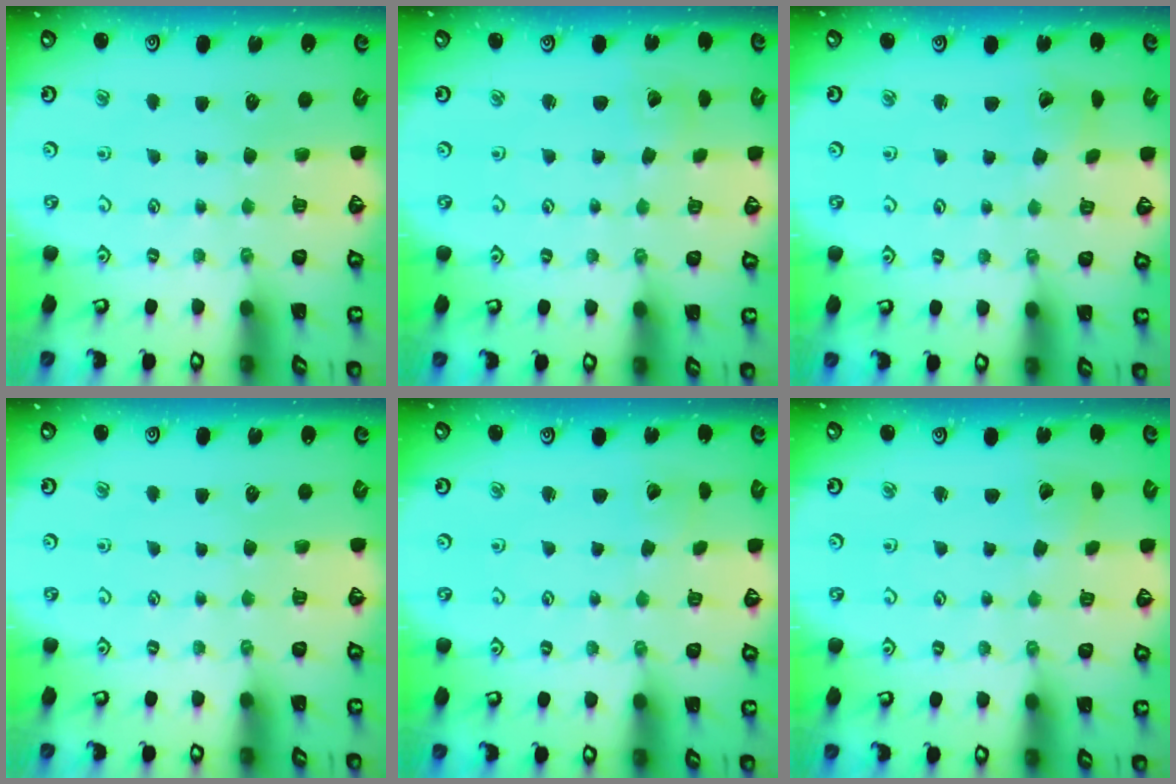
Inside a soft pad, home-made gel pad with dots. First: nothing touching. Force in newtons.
{"total": 1.7, "press": 1.7, "slide": 0.1}
{"total": 2.2, "press": 2.2, "slide": 0.2}
{"total": 0.0}
{"total": 2.3, "press": 2.3, "slide": 0.1}
{"total": 2.3, "press": 2.3, "slide": 0.2}